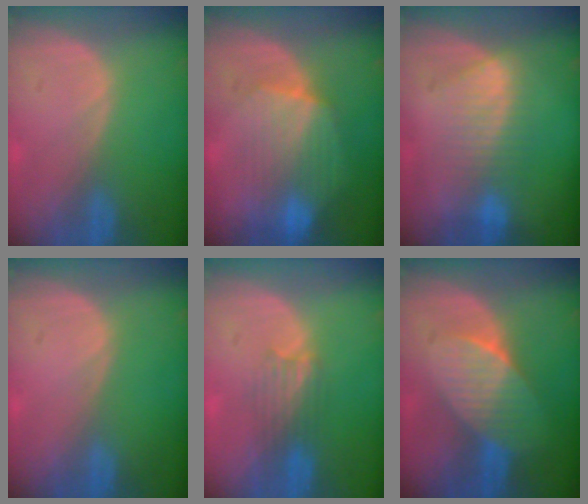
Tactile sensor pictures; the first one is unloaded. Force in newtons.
{"total": 8.3, "press": 8.1, "slide": 2.0}
{"total": 6.8, "press": 6.8, "slide": 0.0}
{"total": 0.0}
{"total": 3.2, "press": 3.2, "slide": 0.2}
{"total": 7.4, "press": 6.7, "slide": 3.2}